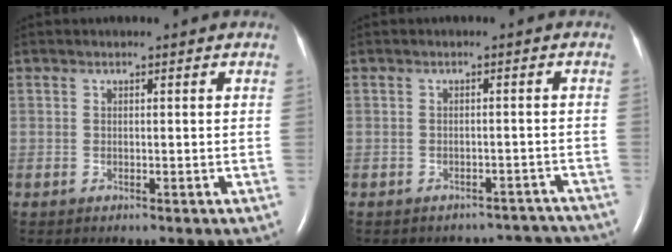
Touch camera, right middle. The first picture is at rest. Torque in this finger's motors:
{"motor_torque": [0.15, -0.17, 0.00, 0.00]}